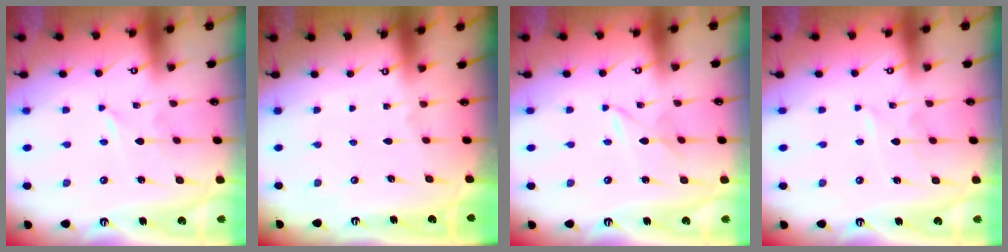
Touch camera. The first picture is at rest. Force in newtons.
{"total": 0.0}
{"total": 3.0, "press": 3.0, "slide": 0.1}
{"total": 1.5, "press": 1.4, "slide": 0.2}